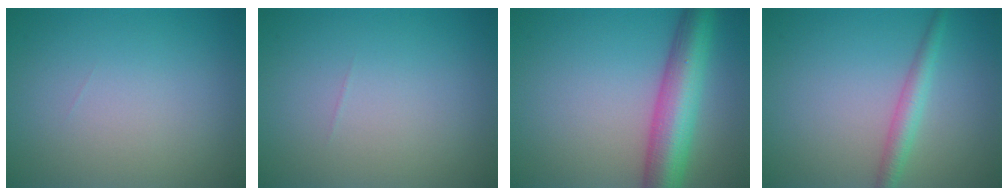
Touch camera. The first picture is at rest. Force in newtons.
{"total": 0.0}
{"total": 7.5, "press": 7.5, "slide": 0.2}
{"total": 2.4, "press": 2.4, "slide": 0.1}